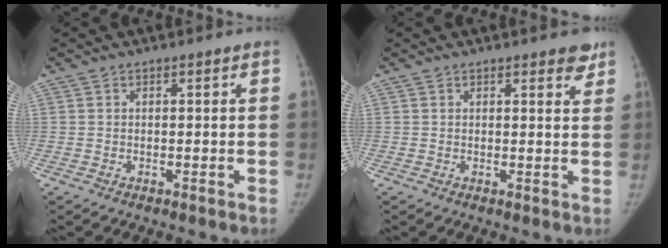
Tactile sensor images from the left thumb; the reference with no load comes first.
{"total": 2.9, "force": [2.2, 1.1, 1.6], "torque": [-0.003, -0.011, 0.022]}